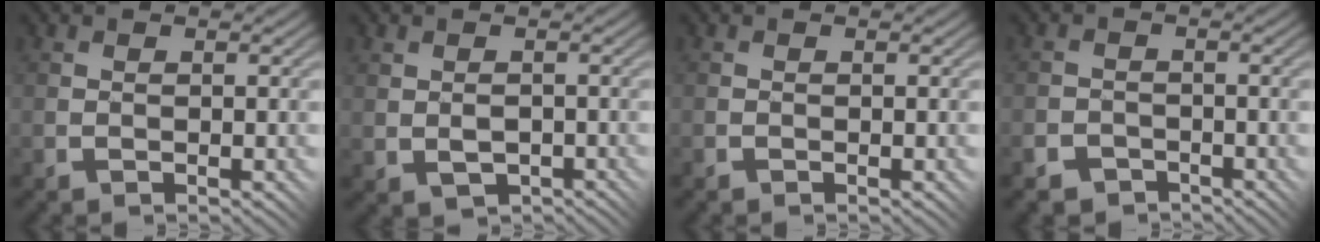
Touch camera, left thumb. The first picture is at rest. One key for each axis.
{"total": 2.6, "fx": -0.4, "fy": 1.8, "fz": 1.8, "tx": -0.040, "ty": -0.006, "tz": -0.003}
{"total": 0.0}
{"total": 3.1, "fx": -2.4, "fy": 2.0, "fz": 0.2, "tx": 0.000, "ty": 0.006, "tz": -0.044}